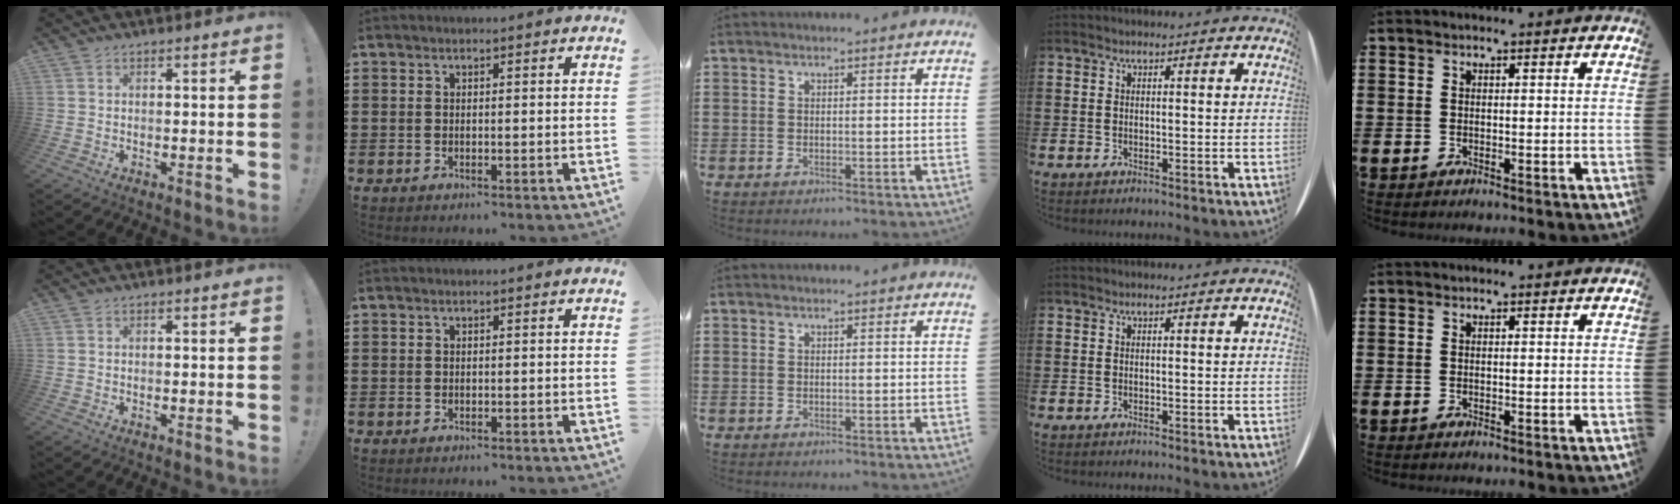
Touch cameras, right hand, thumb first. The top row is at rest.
{}